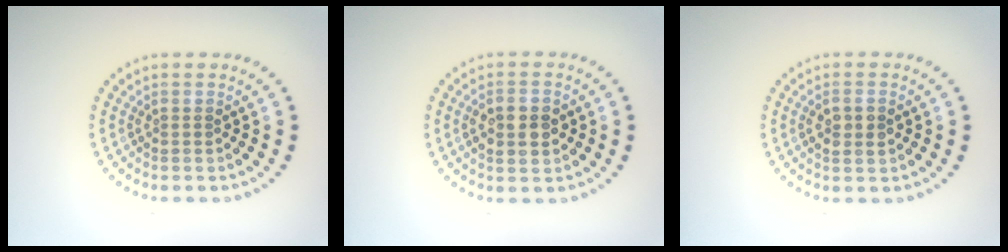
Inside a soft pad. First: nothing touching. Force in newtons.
{"total": 3.7, "press": 3.7, "slide": 0.4}
{"total": 2.1, "press": 2.0, "slide": 0.4}